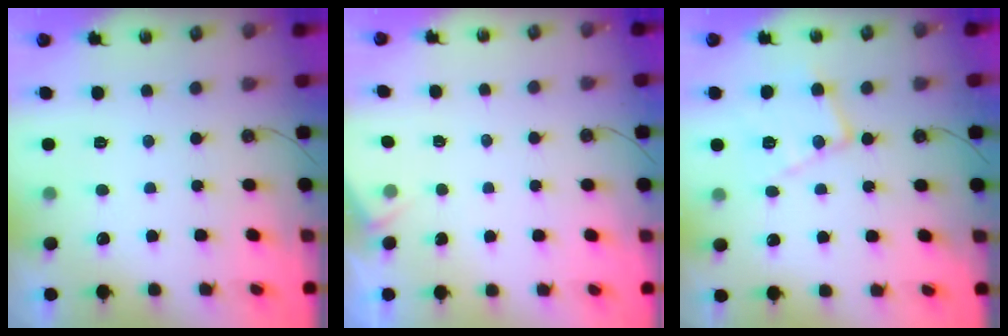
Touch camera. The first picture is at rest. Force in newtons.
{"total": 2.5, "press": 2.5, "slide": 0.4}
{"total": 12.3, "press": 12.3, "slide": 0.9}